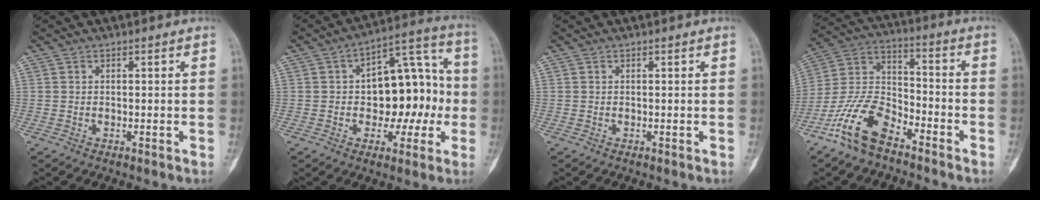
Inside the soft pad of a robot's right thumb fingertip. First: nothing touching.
{"total": 15.6, "force": [-1.3, 9.6, 12.2], "torque": [-0.119, 0.051, -0.015]}
{"total": 0.0}
{"total": 13.4, "force": [-9.0, 6.2, 7.9], "torque": [-0.154, 0.059, -0.182]}